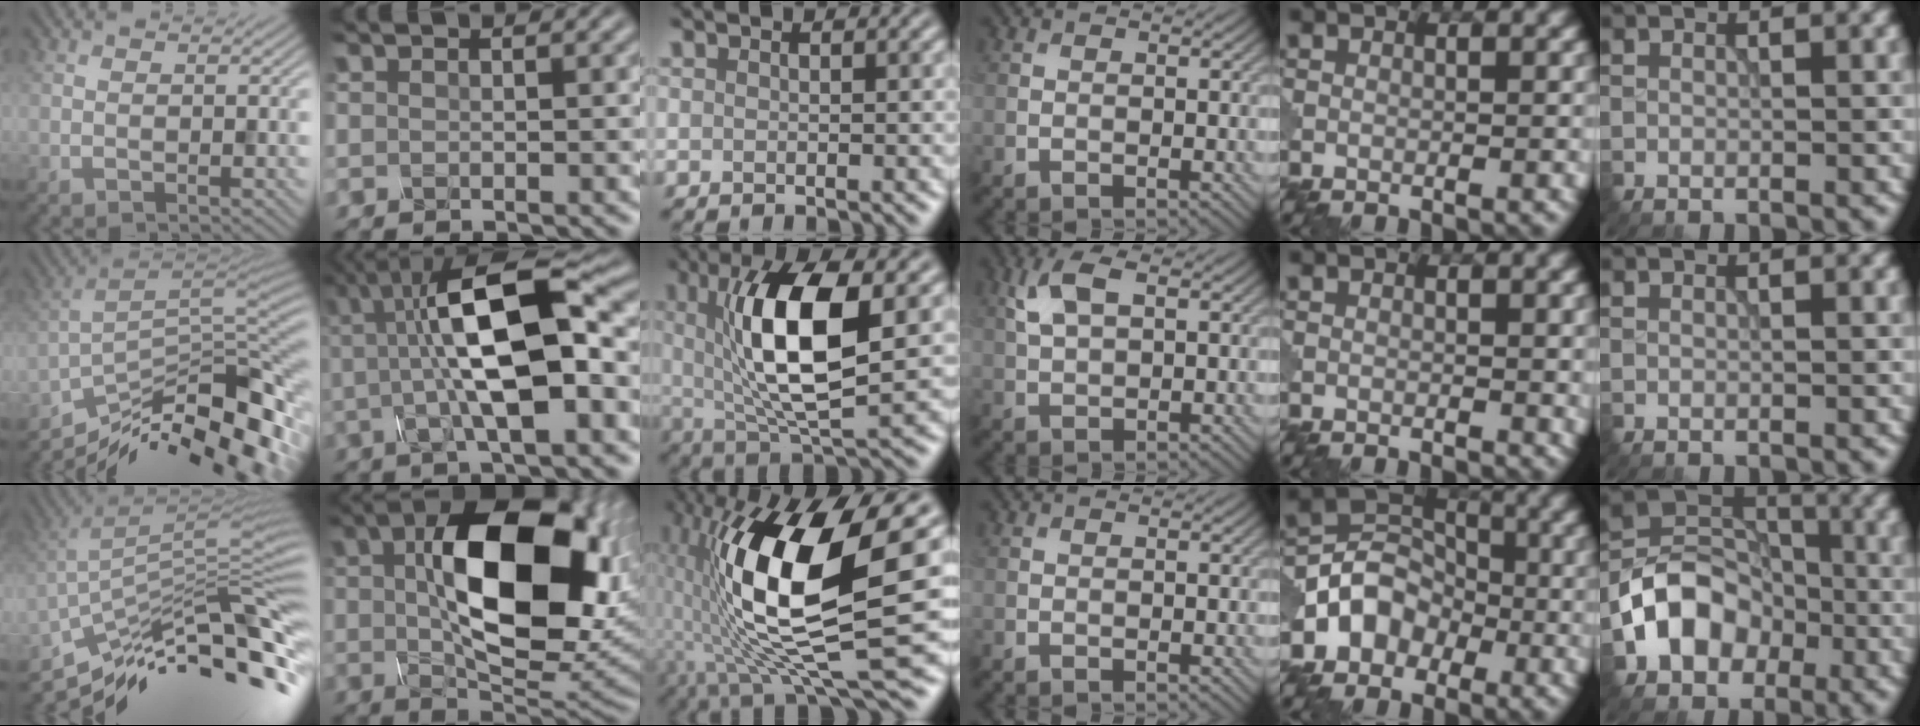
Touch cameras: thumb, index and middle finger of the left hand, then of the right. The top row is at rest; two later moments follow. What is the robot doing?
{"motion": "assemble", "object": "glue stick"}